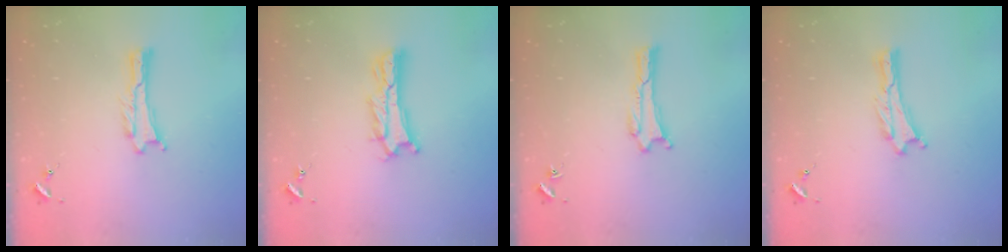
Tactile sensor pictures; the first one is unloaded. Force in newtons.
{"total": 4.3, "press": 4.3, "slide": 0.5}
{"total": 0.0}
{"total": 0.0}